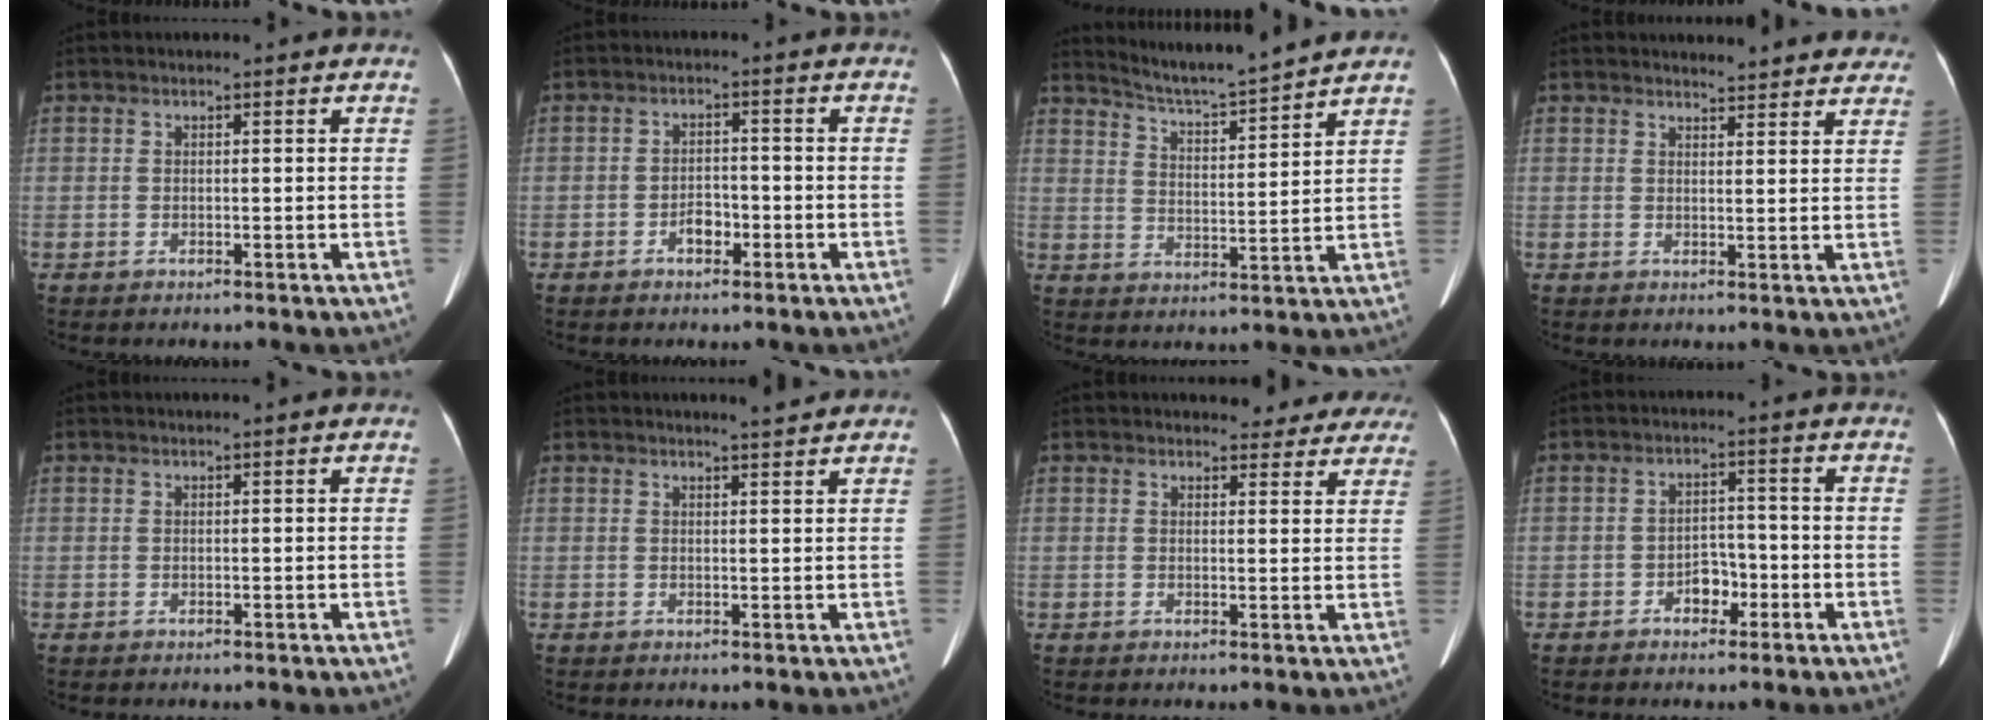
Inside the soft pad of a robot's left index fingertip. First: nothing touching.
{"total": 2.6, "force": [-1.4, 1.5, 1.6], "torque": [-0.026, 0.006, -0.023]}
{"total": 9.6, "force": [9.2, -1.2, 2.4], "torque": [-0.053, -0.002, 0.153]}
{"total": 10.0, "force": [9.6, 2.1, 1.9], "torque": [0.002, -0.004, 0.090]}
{"total": 0.0}
{"total": 2.0, "force": [1.9, -0.2, 0.6], "torque": [-0.012, -0.005, 0.029]}
{"total": 7.4, "force": [6.9, 2.7, 0.9], "torque": [0.019, -0.005, 0.056]}
{"total": 3.4, "force": [-1.8, 2.2, 1.9], "torque": [-0.028, 0.010, -0.027]}